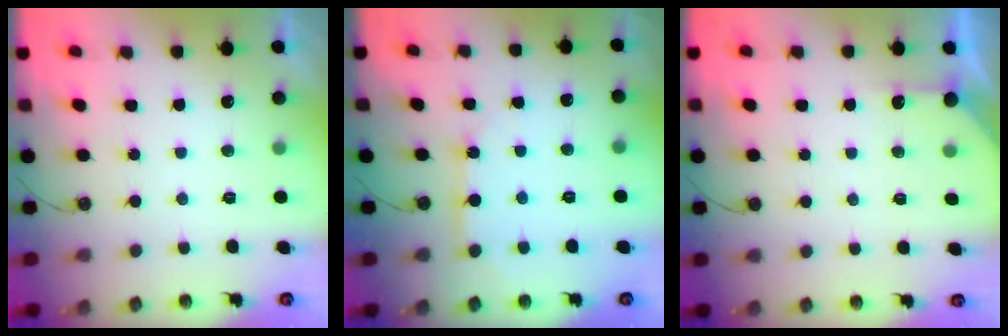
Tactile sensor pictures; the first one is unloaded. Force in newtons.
{"total": 6.6, "press": 6.5, "slide": 0.7}
{"total": 2.3, "press": 2.3, "slide": 0.2}